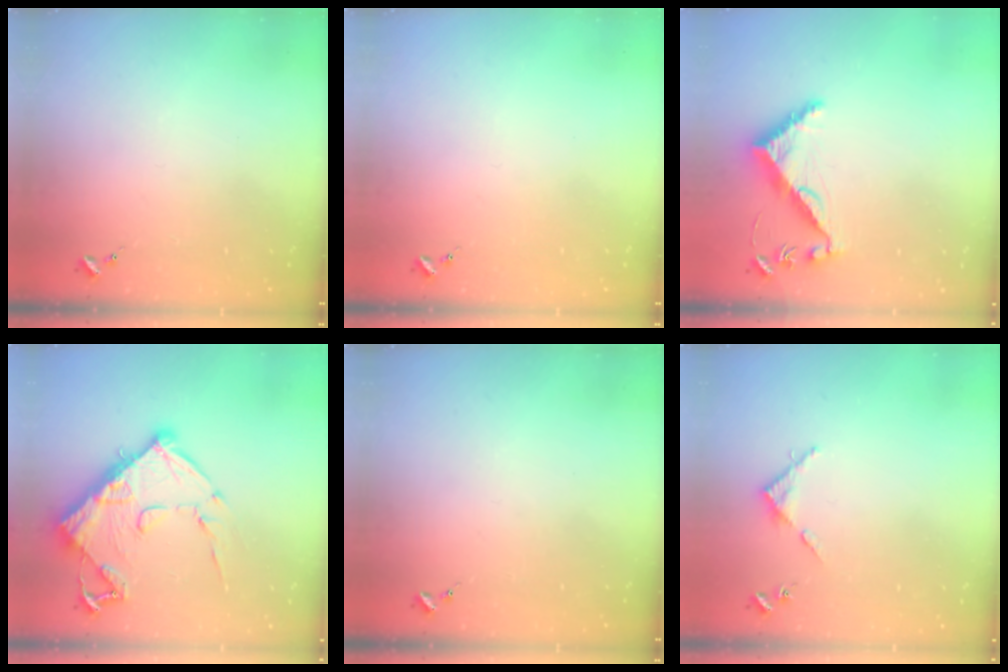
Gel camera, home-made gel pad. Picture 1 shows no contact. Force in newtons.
{"total": 0.0}
{"total": 8.0, "press": 8.0, "slide": 0.5}
{"total": 16.4, "press": 16.4, "slide": 1.4}
{"total": 0.0}
{"total": 4.7, "press": 4.7, "slide": 0.2}